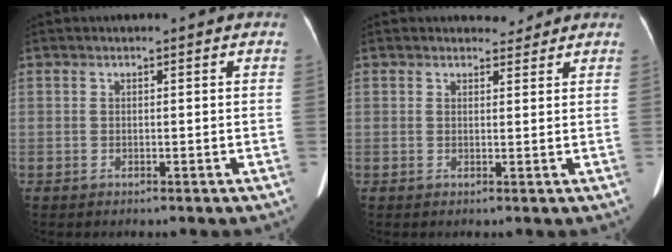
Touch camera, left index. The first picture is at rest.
{"total": 1.8, "force": [1.6, 0.6, -0.2], "torque": [0.001, -0.007, 0.021]}